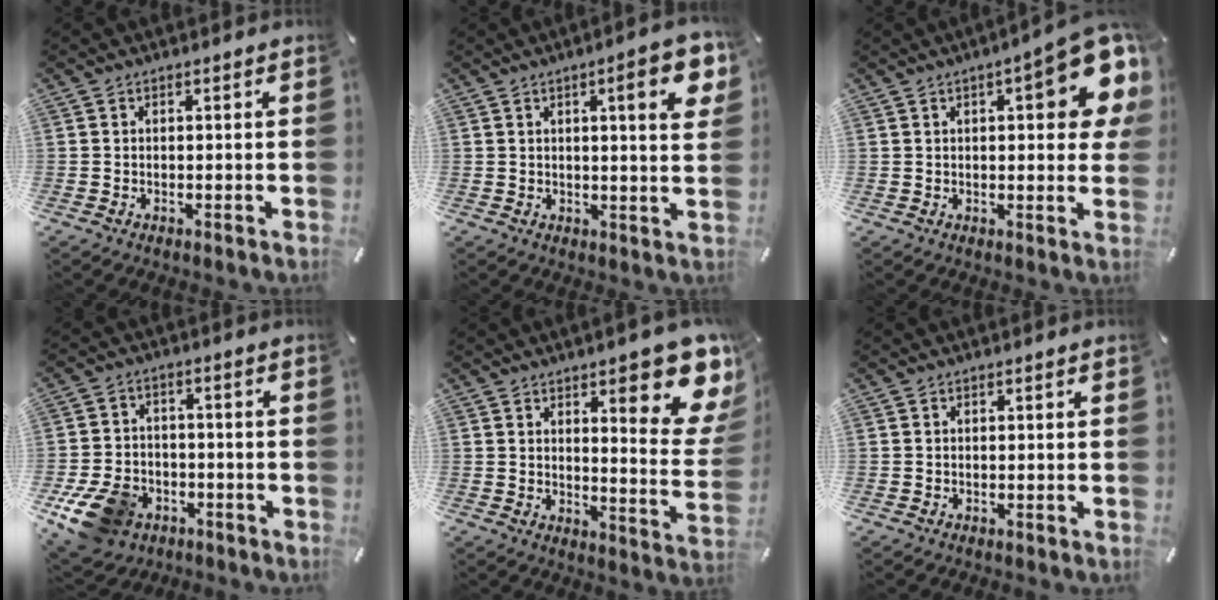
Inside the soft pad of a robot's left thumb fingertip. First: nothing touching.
{"total": 10.5, "force": [3.9, 2.0, 9.6], "torque": [-0.125, -0.016, 0.052]}
{"total": 14.5, "force": [5.7, 5.1, 12.4], "torque": [-0.148, -0.030, 0.088]}
{"total": 12.5, "force": [-6.2, 8.9, 6.3], "torque": [-0.129, 0.039, -0.109]}
{"total": 17.1, "force": [9.5, 4.9, 13.4], "torque": [-0.169, -0.069, 0.148]}
{"total": 0.0}